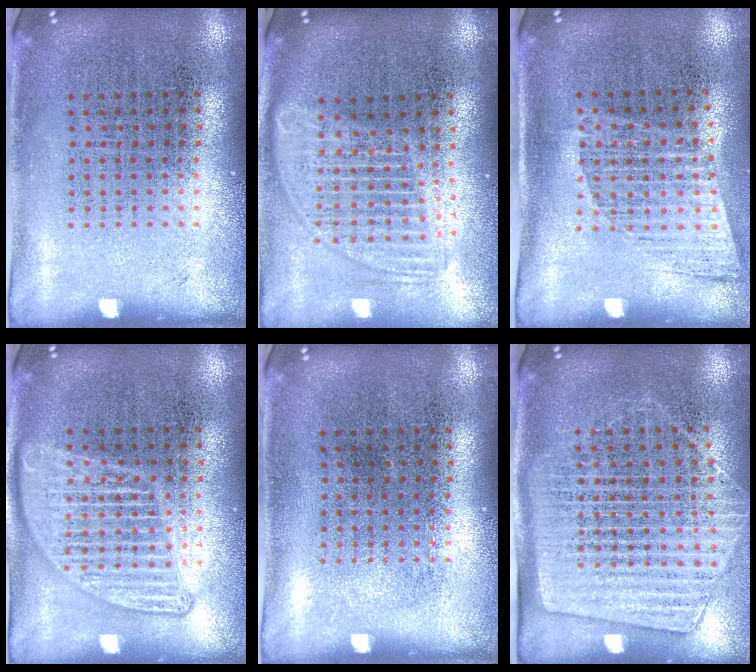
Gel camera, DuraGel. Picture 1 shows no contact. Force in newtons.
{"total": 1.8, "press": 1.5, "slide": 0.9}
{"total": 1.2, "press": 1.0, "slide": 0.7}
{"total": 1.7, "press": 1.7, "slide": 0.2}
{"total": 0.0}
{"total": 1.7, "press": 1.4, "slide": 1.0}